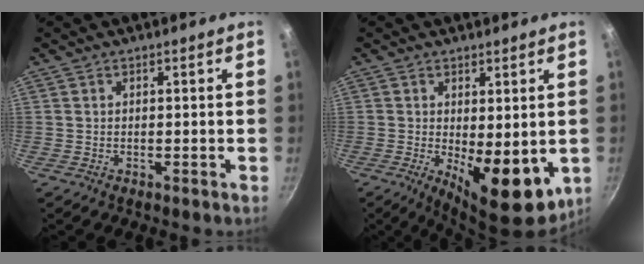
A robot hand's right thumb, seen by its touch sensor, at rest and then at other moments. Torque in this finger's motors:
{"motor_torque": [-0.24, 0.93, 1.18, -0.04, 0.13]}